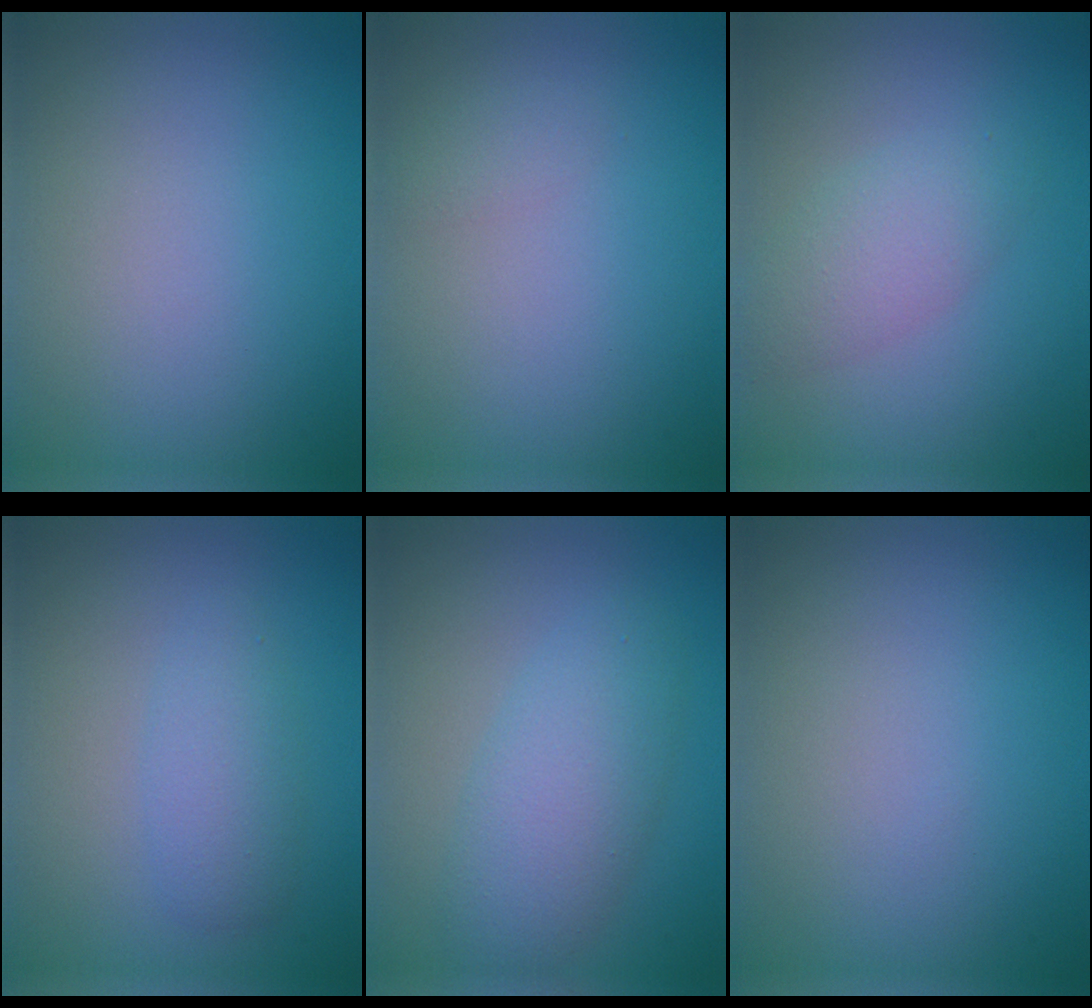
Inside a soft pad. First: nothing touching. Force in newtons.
{"total": 0.8, "press": 0.8, "slide": 0.0}
{"total": 2.7, "press": 2.7, "slide": 0.1}
{"total": 2.4, "press": 2.4, "slide": 0.1}
{"total": 4.4, "press": 4.4, "slide": 0.1}
{"total": 0.0}